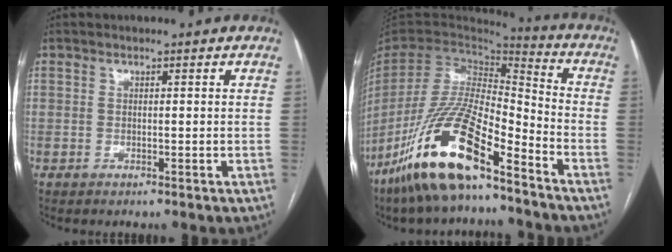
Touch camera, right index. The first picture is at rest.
{"total": 18.9, "force": [-12.6, 3.8, 13.5], "torque": [-0.294, -0.032, -0.238]}